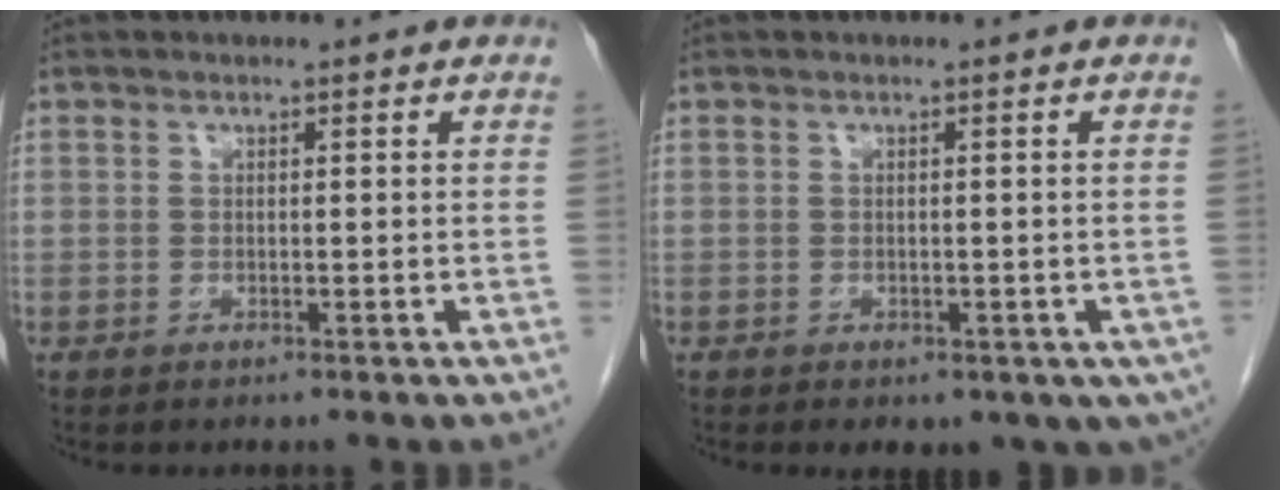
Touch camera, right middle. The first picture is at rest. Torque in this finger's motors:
{"motor_torque": [1.08, -1.06, 0.15, 0.04]}